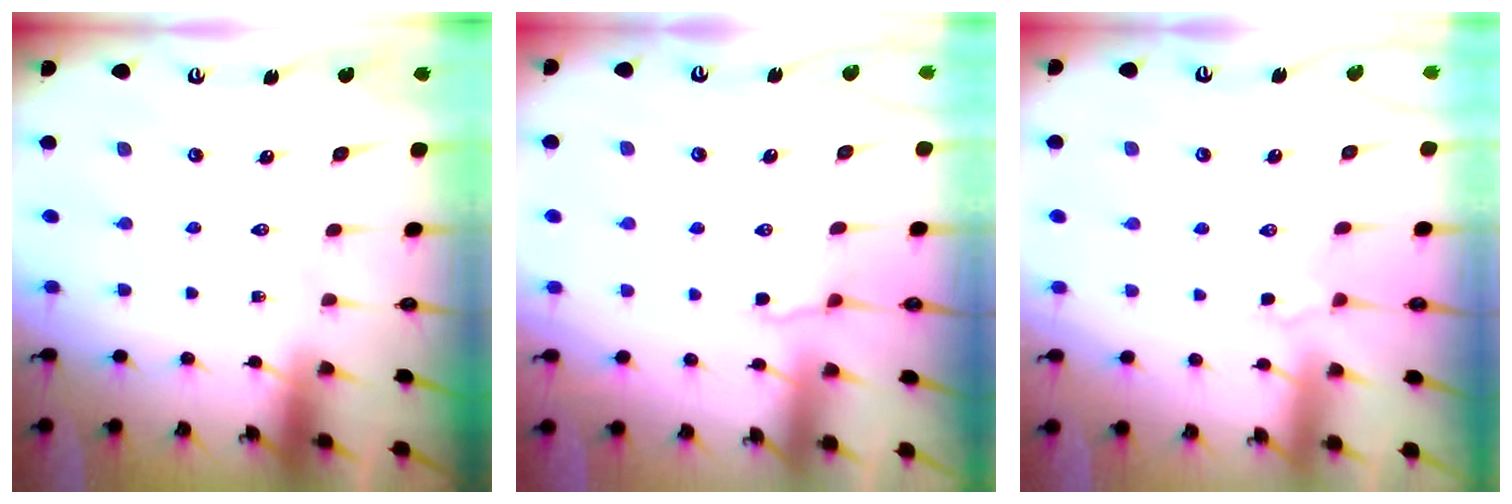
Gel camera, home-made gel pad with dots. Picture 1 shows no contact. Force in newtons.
{"total": 3.6, "press": 3.3, "slide": 1.4}
{"total": 4.1, "press": 3.9, "slide": 1.2}